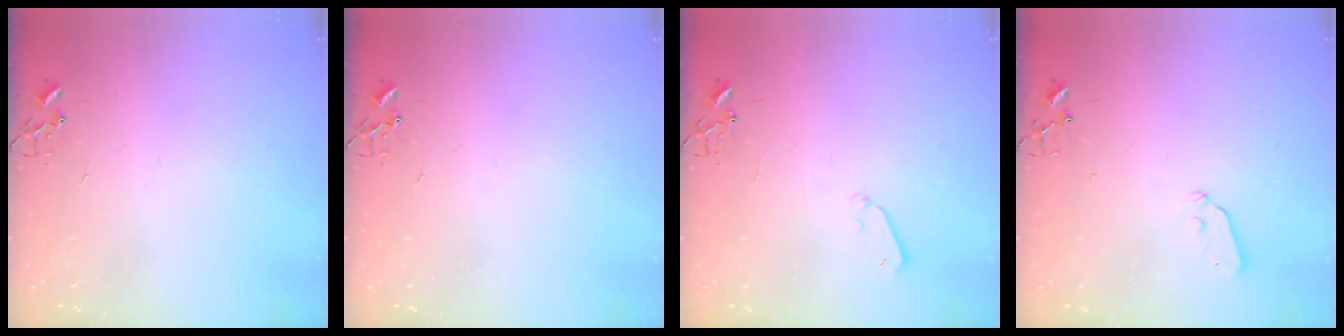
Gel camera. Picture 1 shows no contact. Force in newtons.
{"total": 0.0}
{"total": 4.2, "press": 4.2, "slide": 0.7}
{"total": 3.3, "press": 3.3, "slide": 0.4}